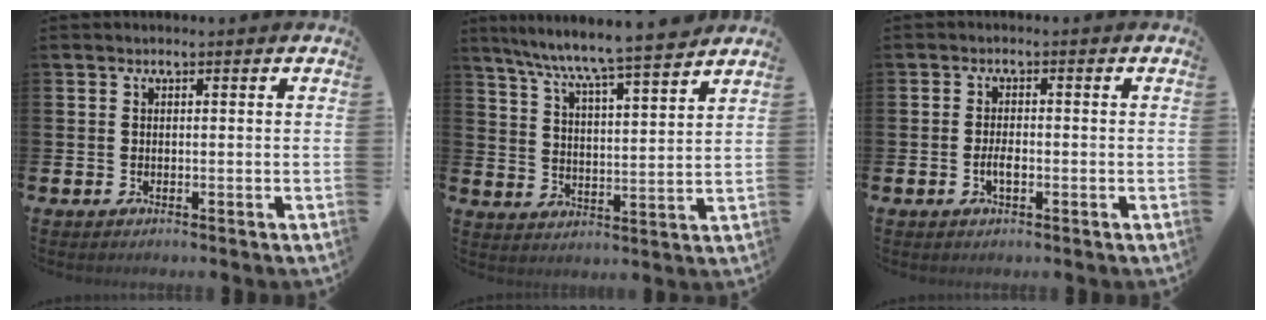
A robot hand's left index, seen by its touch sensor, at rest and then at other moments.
{"total": 7.7, "force": [7.3, -0.4, 2.4], "torque": [-0.077, -0.055, 0.126]}
{"total": 2.0, "force": [-0.6, 0.9, 1.7], "torque": [-0.028, 0.000, -0.012]}